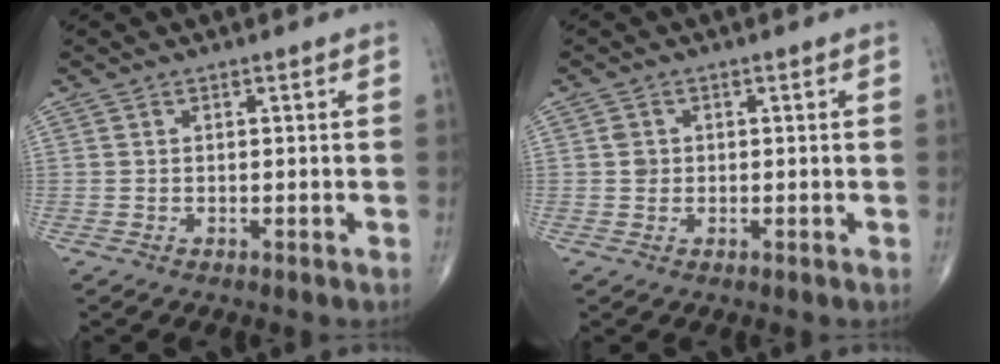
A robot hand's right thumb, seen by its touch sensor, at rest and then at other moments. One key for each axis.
{"total": 1.6, "fx": 0.1, "fy": 1.5, "fz": 0.7, "tx": -0.005, "ty": 0.002, "tz": 0.003}